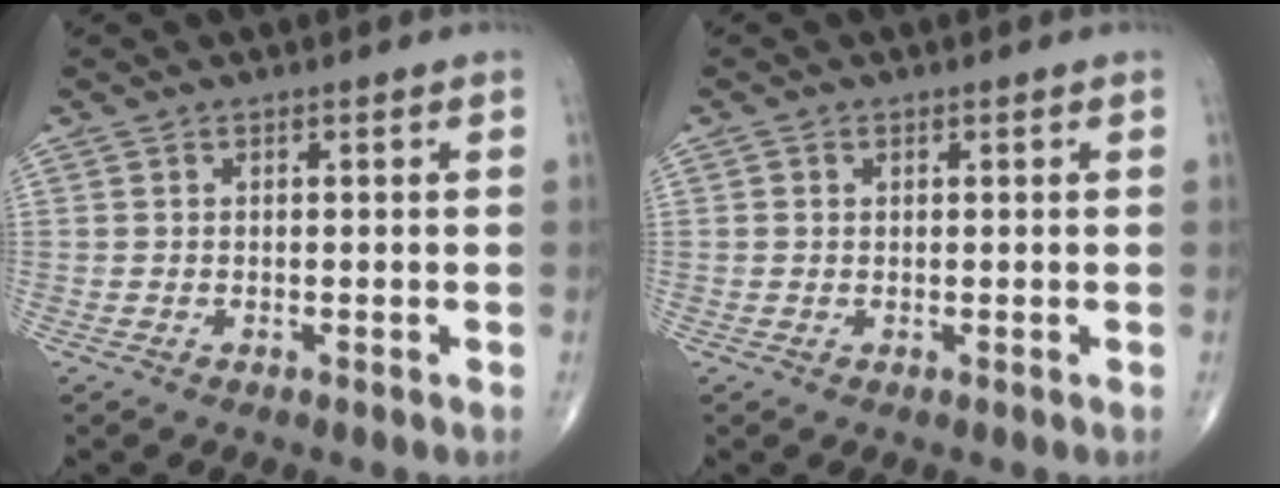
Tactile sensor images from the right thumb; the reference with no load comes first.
{"total": 0.7, "force": [0.2, 0.6, 0.2], "torque": [0.001, 0.000, 0.002]}